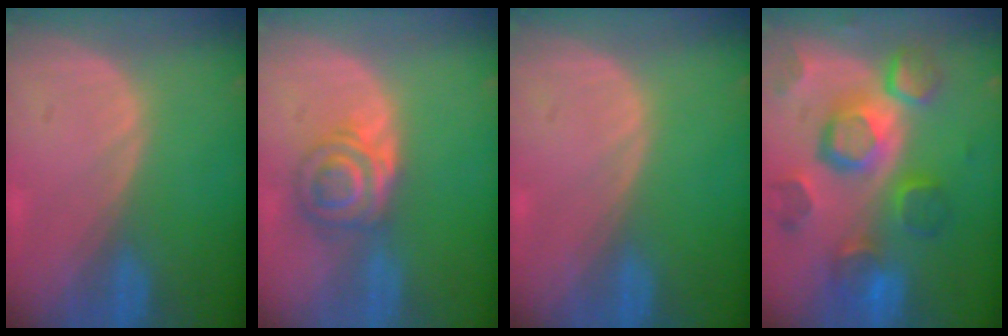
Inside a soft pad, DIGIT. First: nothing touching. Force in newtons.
{"total": 6.0, "press": 5.6, "slide": 2.2}
{"total": 0.0}
{"total": 12.3, "press": 10.7, "slide": 6.0}